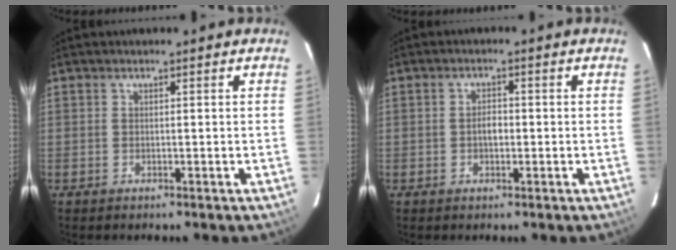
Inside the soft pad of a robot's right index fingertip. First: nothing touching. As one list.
[{"total": 2.1, "force": [-0.4, 1.3, 1.7], "torque": [-0.031, 0.007, -0.008]}]